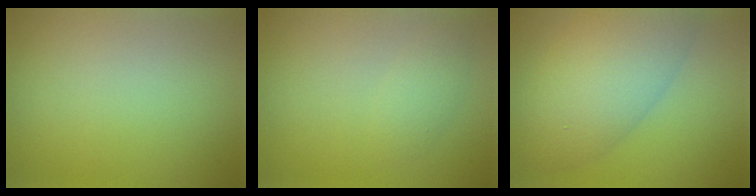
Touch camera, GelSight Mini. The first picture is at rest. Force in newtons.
{"total": 1.6, "press": 1.6, "slide": 0.0}
{"total": 8.0, "press": 8.0, "slide": 0.5}